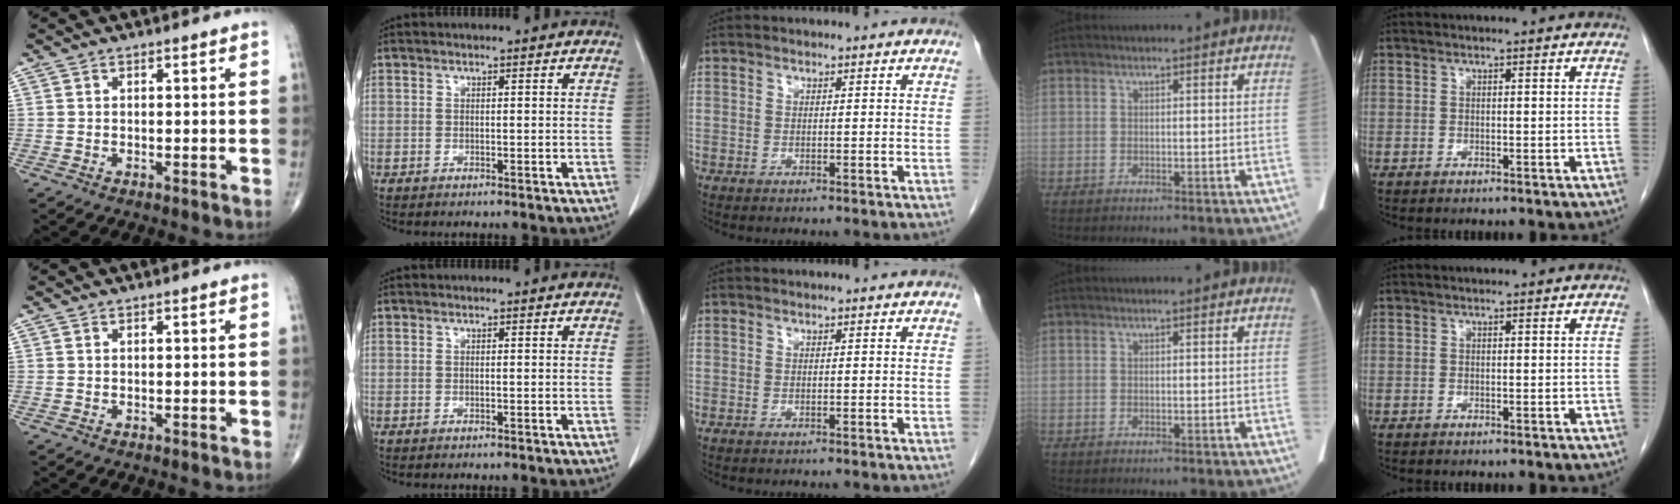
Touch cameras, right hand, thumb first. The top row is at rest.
{}